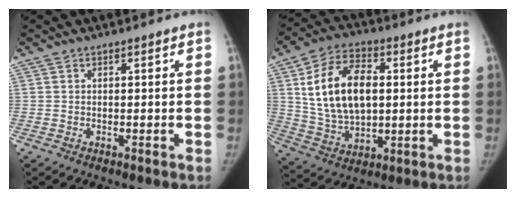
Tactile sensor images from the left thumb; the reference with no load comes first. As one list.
[{"total": 17.0, "force": [2.9, 10.4, 13.2], "torque": [-0.215, 0.001, 0.057]}]